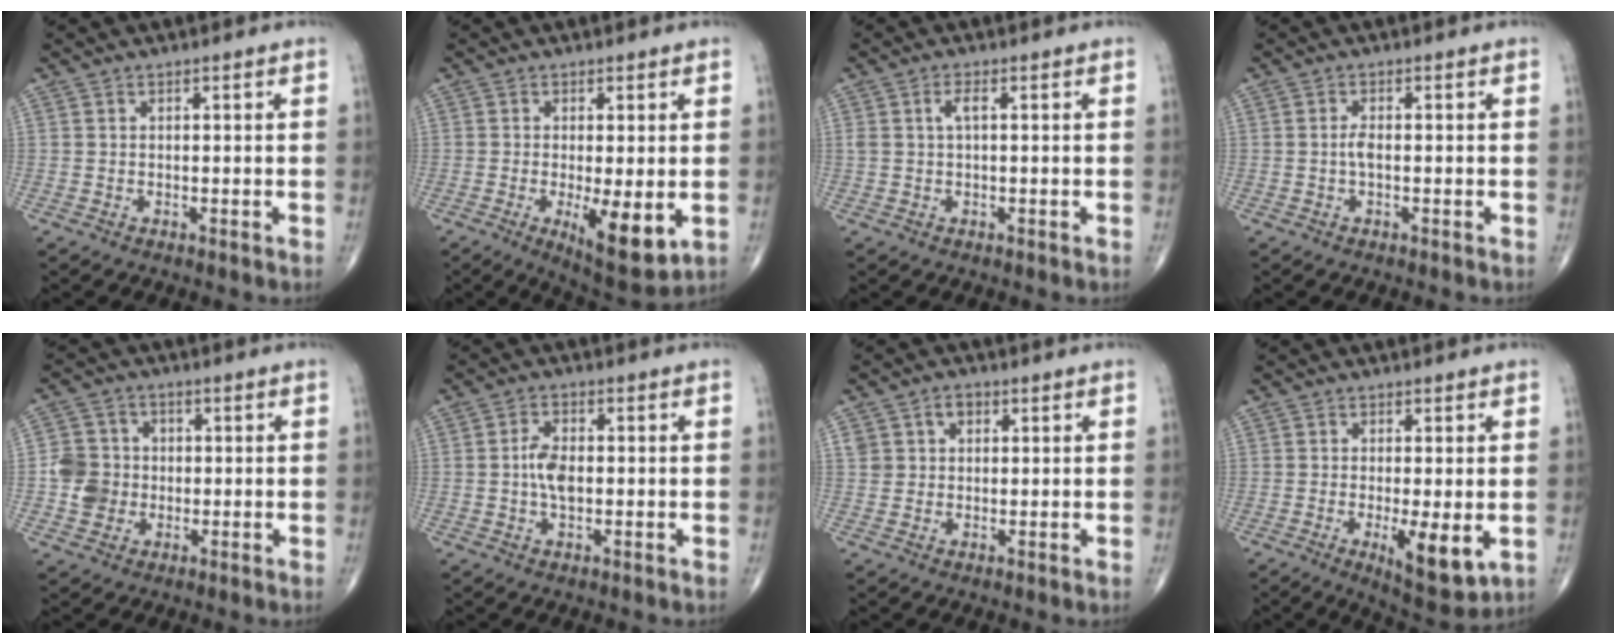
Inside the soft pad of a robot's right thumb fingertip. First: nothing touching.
{"total": 9.4, "force": [-2.0, 3.0, 8.7], "torque": [-0.128, -0.025, -0.024]}
{"total": 2.1, "force": [0.5, 0.7, 2.0], "torque": [-0.047, 0.008, 0.013]}
{"total": 1.6, "force": [-0.3, 0.5, 1.4], "torque": [-0.031, 0.000, -0.006]}
{"total": 7.3, "force": [-0.8, 6.7, 2.9], "torque": [-0.031, 0.012, -0.019]}
{"total": 4.8, "force": [-0.2, 2.6, 4.0], "torque": [-0.073, 0.005, -0.010]}
{"total": 3.7, "force": [1.4, 3.0, 1.7], "torque": [-0.007, -0.001, 0.024]}
{"total": 8.7, "force": [-2.0, 2.7, 8.0], "torque": [-0.118, -0.022, -0.025]}